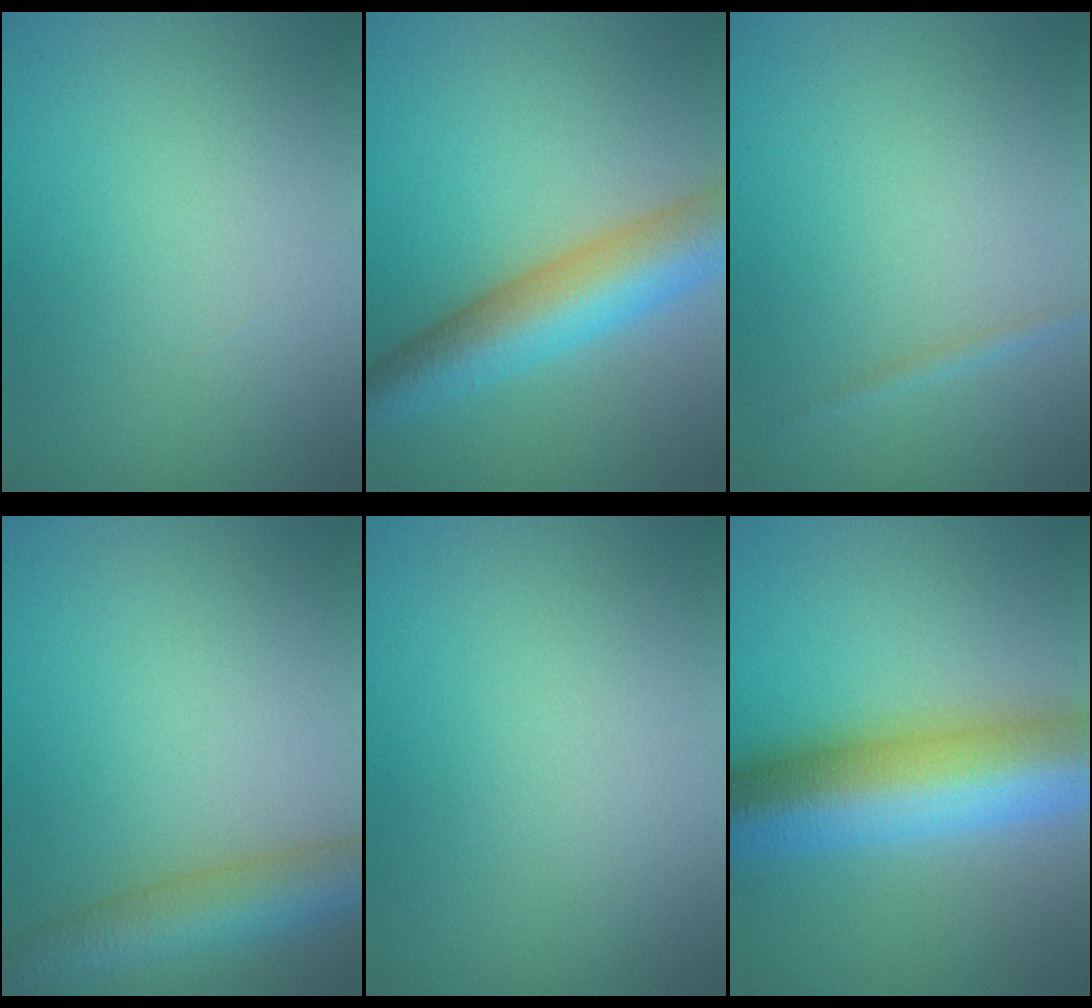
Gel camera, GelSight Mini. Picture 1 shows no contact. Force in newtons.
{"total": 7.9, "press": 7.9, "slide": 0.2}
{"total": 0.8, "press": 0.8, "slide": 0.0}
{"total": 5.7, "press": 5.7, "slide": 0.3}
{"total": 0.0}
{"total": 11.8, "press": 11.8, "slide": 0.3}